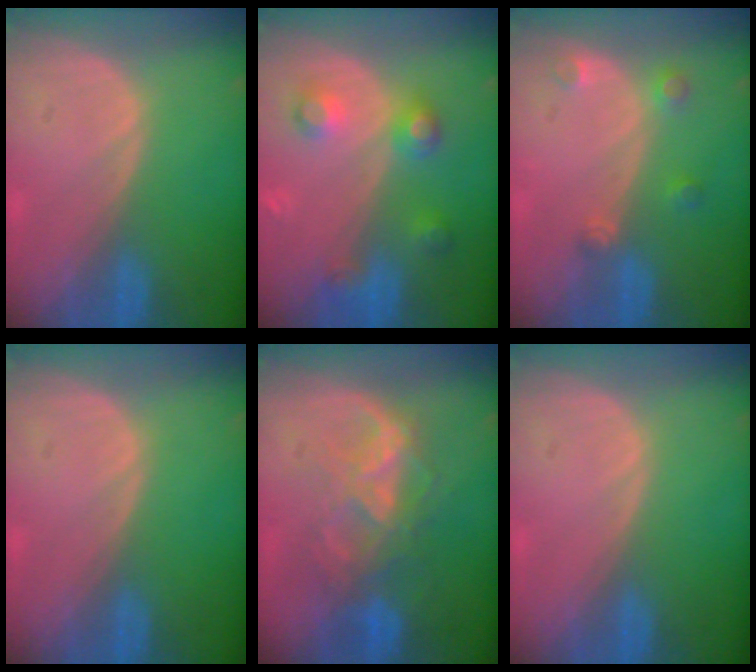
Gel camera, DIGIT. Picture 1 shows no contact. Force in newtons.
{"total": 5.3, "press": 5.3, "slide": 0.3}
{"total": 2.6, "press": 2.6, "slide": 0.3}
{"total": 0.0}
{"total": 8.2, "press": 7.3, "slide": 3.7}
{"total": 0.0}